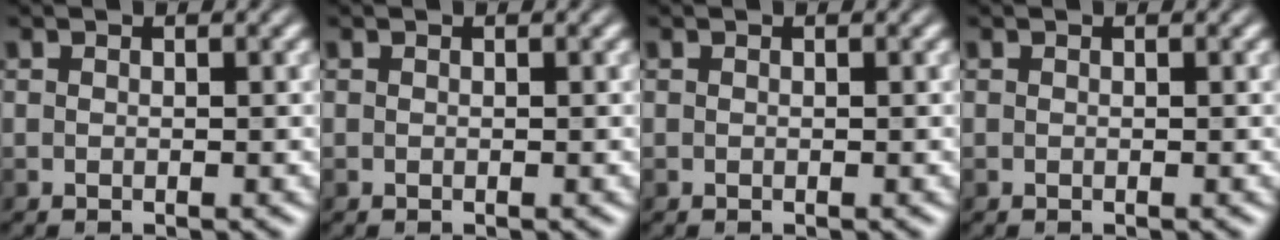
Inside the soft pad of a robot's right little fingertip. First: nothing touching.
{"total": 0.0}
{"total": 0.0}
{"total": 0.0}